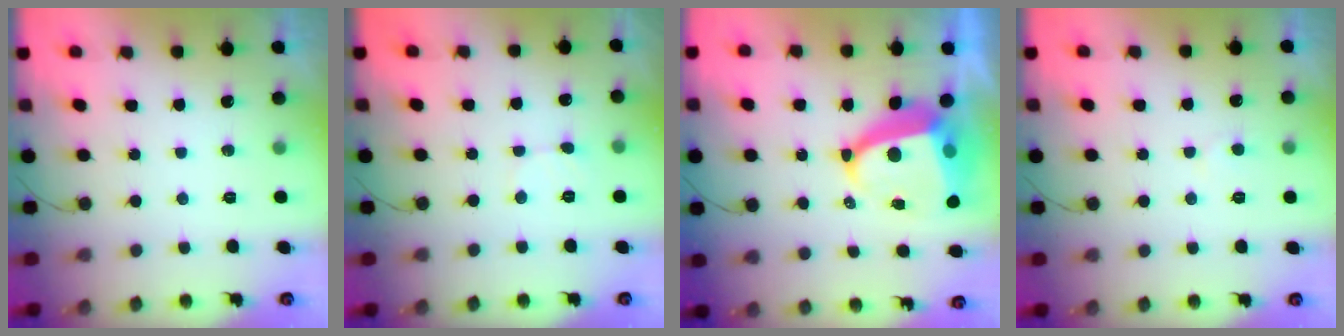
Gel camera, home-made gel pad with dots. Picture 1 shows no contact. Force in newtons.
{"total": 2.4, "press": 2.4, "slide": 0.2}
{"total": 10.4, "press": 10.3, "slide": 1.5}
{"total": 3.0, "press": 3.0, "slide": 0.3}